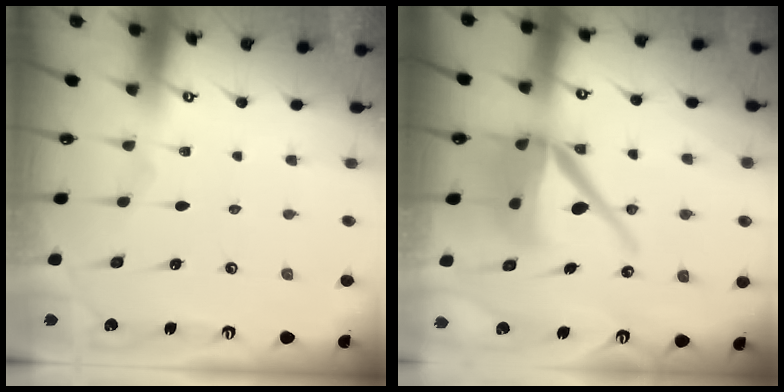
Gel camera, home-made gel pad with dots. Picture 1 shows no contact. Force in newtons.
{"total": 15.3, "press": 15.1, "slide": 2.2}